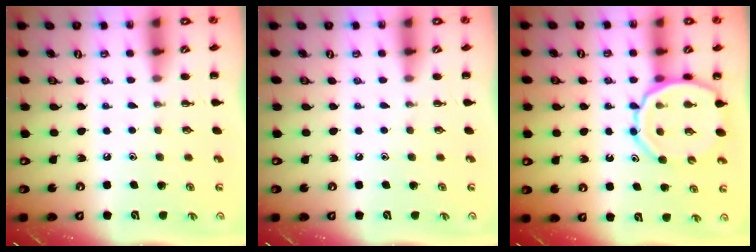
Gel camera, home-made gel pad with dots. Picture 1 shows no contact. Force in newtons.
{"total": 0.0}
{"total": 11.5, "press": 11.0, "slide": 3.5}